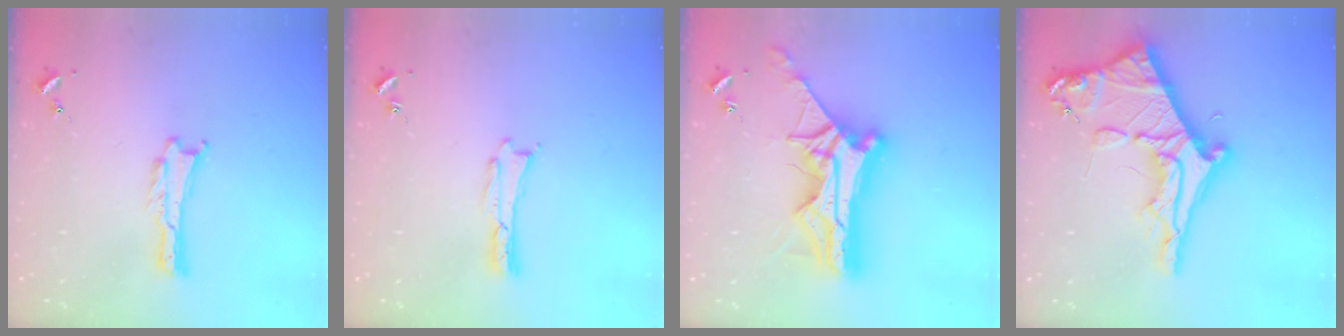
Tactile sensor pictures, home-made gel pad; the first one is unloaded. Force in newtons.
{"total": 0.0}
{"total": 14.8, "press": 14.7, "slide": 1.4}
{"total": 9.8, "press": 9.8, "slide": 1.1}